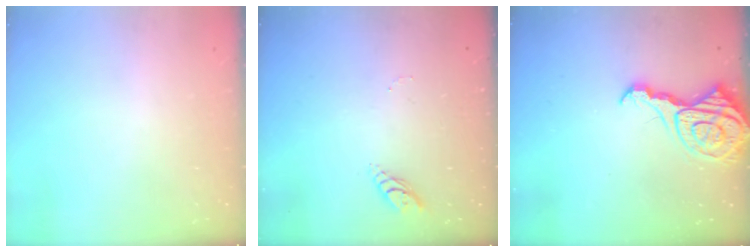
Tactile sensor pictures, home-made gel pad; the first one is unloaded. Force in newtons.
{"total": 4.6, "press": 4.6, "slide": 0.4}
{"total": 13.5, "press": 13.4, "slide": 1.4}